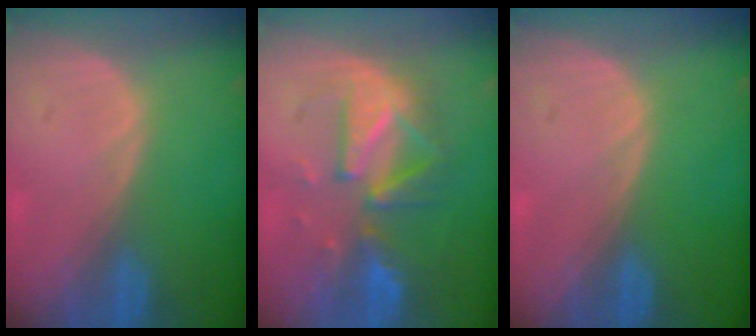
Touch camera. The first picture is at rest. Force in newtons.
{"total": 9.0, "press": 8.8, "slide": 1.7}
{"total": 0.0}